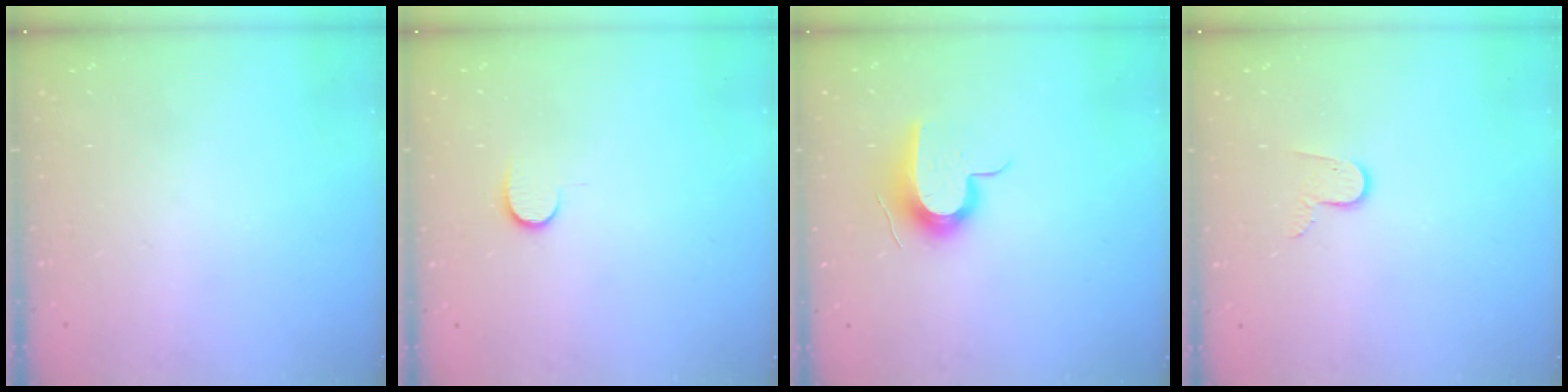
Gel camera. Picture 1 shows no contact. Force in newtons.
{"total": 5.8, "press": 5.8, "slide": 0.6}
{"total": 10.7, "press": 10.6, "slide": 1.0}
{"total": 6.3, "press": 6.3, "slide": 0.6}